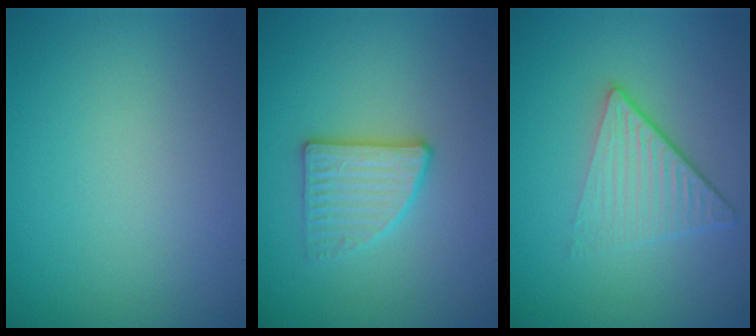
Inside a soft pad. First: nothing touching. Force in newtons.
{"total": 2.8, "press": 2.7, "slide": 0.7}
{"total": 4.0, "press": 2.6, "slide": 3.1}